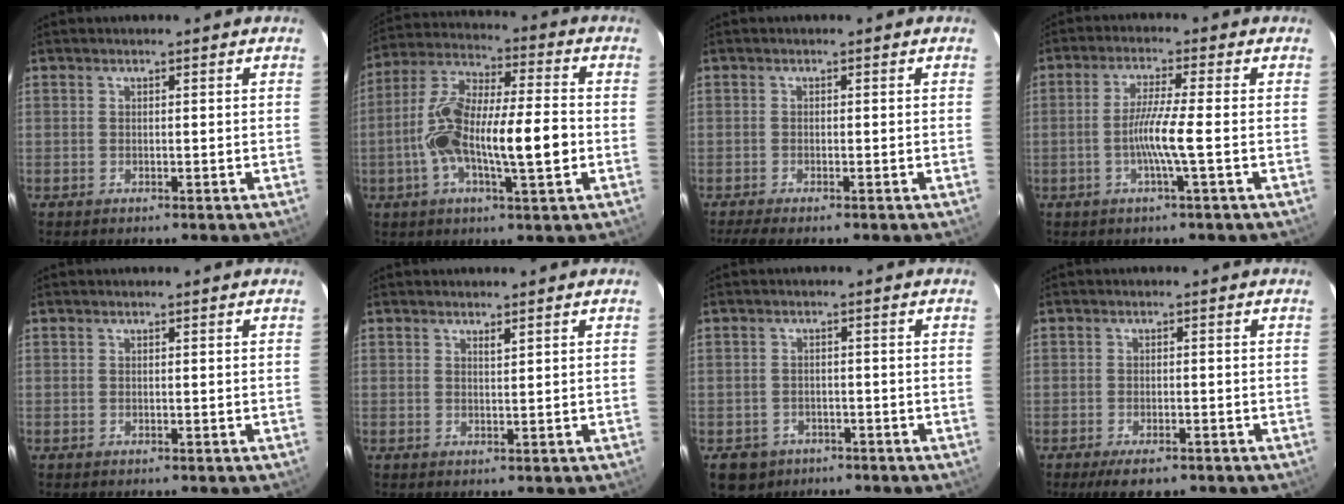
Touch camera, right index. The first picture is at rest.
{"total": 15.7, "force": [-2.7, 3.5, 15.1], "torque": [-0.287, 0.016, -0.049]}
{"total": 3.2, "force": [-2.6, 0.1, 1.9], "torque": [-0.032, -0.008, -0.042]}
{"total": 5.8, "force": [-1.3, -0.9, 5.6], "torque": [-0.108, -0.004, -0.028]}
{"total": 0.0}
{"total": 0.8, "force": [0.6, 0.0, 0.5], "torque": [-0.011, -0.002, 0.012]}
{"total": 4.7, "force": [-2.7, 3.8, 0.3], "torque": [-0.009, 0.007, -0.038]}
{"total": 4.3, "force": [-3.0, 1.7, 2.5], "torque": [-0.040, -0.004, -0.044]}